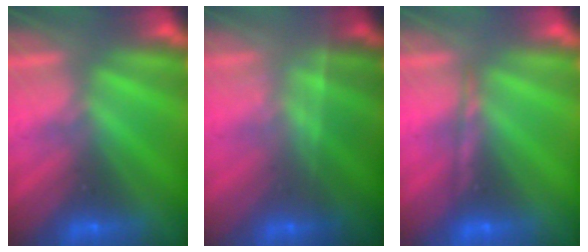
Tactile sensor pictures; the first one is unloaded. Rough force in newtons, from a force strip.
{"total": 1.7}
{"total": 1.5}